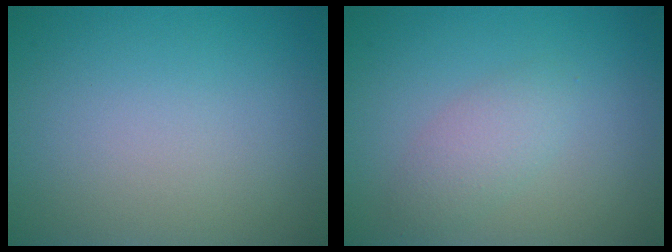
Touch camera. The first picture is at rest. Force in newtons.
{"total": 2.2, "press": 2.2, "slide": 0.2}